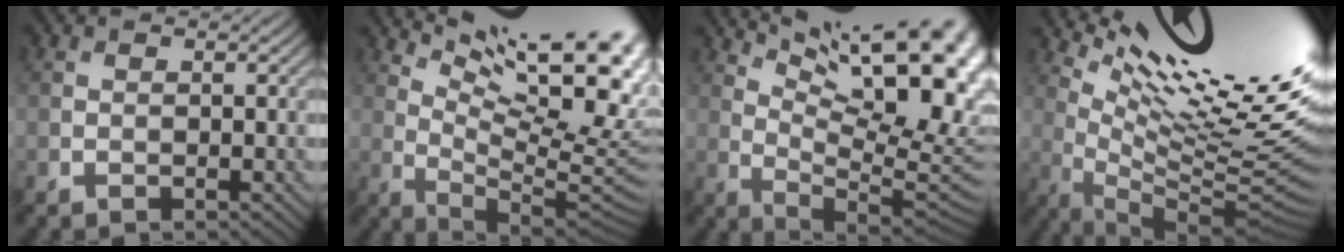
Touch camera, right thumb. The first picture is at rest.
{"total": 17.4, "force": [9.1, 5.2, 13.9], "torque": [-0.194, 0.010, 0.137]}
{"total": 19.1, "force": [9.1, 6.2, 15.6], "torque": [-0.217, 0.025, 0.141]}
{"total": 17.4, "force": [8.4, 3.0, 15.0], "torque": [-0.224, -0.010, 0.156]}